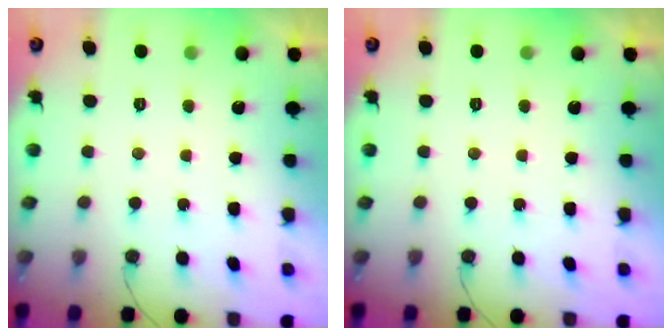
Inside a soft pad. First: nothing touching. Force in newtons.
{"total": 0.0}